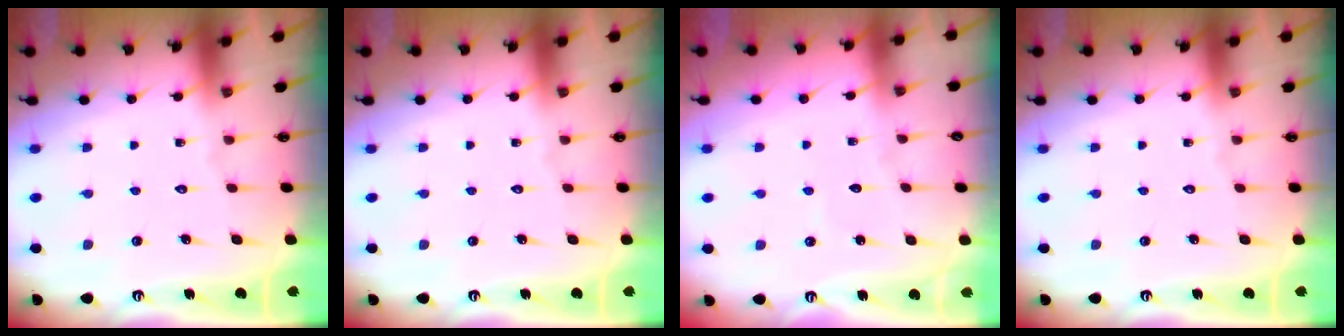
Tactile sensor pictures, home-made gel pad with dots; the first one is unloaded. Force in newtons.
{"total": 0.0}
{"total": 2.4, "press": 2.4, "slide": 0.2}
{"total": 0.0}